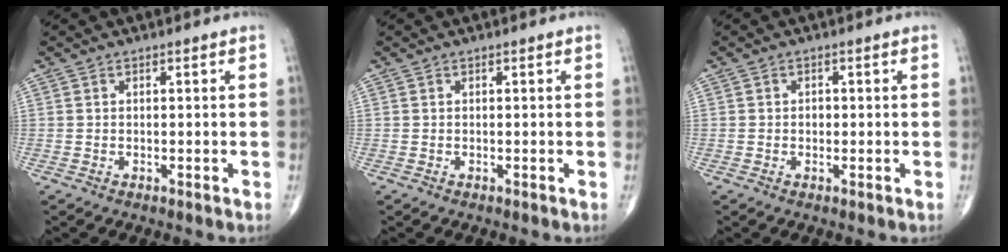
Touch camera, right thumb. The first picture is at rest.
{"total": 0.0}
{"total": 1.1, "force": [-0.1, 0.9, 0.6], "torque": [-0.006, 0.002, -0.003]}